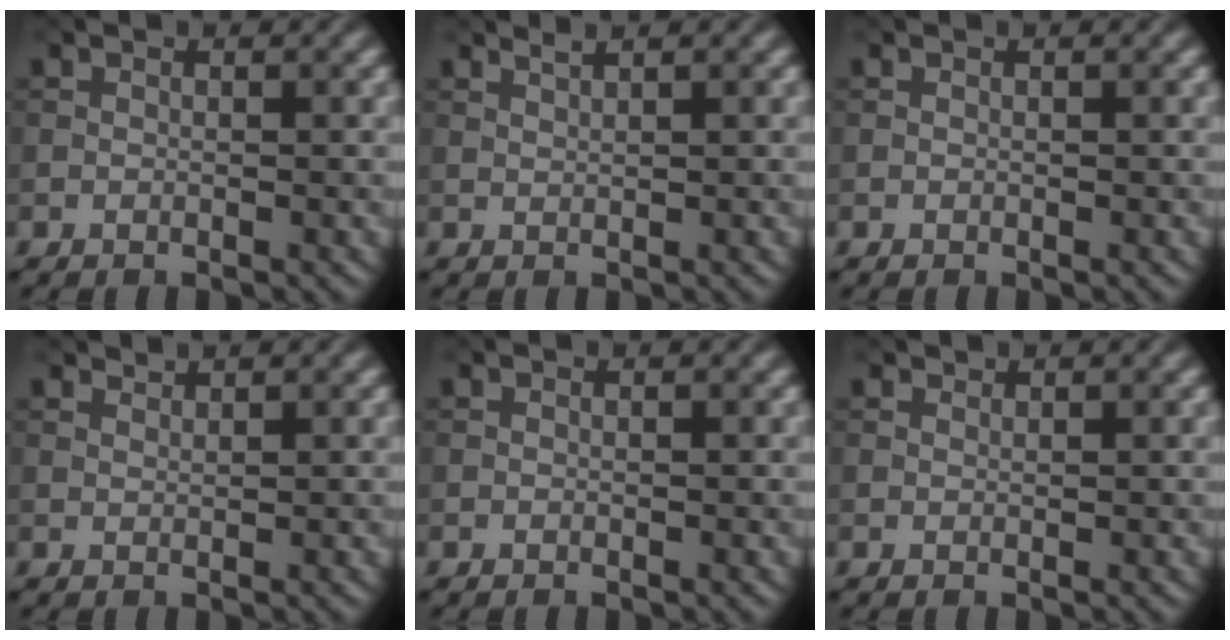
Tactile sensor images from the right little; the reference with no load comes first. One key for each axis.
{"total": 1.0, "fx": 0.8, "fy": 0.1, "fz": 0.4, "tx": -0.006, "ty": -0.001, "tz": 0.014}
{"total": 0.0}
{"total": 1.1, "fx": 1.1, "fy": 0.0, "fz": 0.2, "tx": -0.002, "ty": -0.001, "tz": 0.020}
{"total": 0.0}
{"total": 0.7, "fx": 0.6, "fy": 0.2, "fz": 0.1, "tx": -0.001, "ty": -0.002, "tz": 0.012}